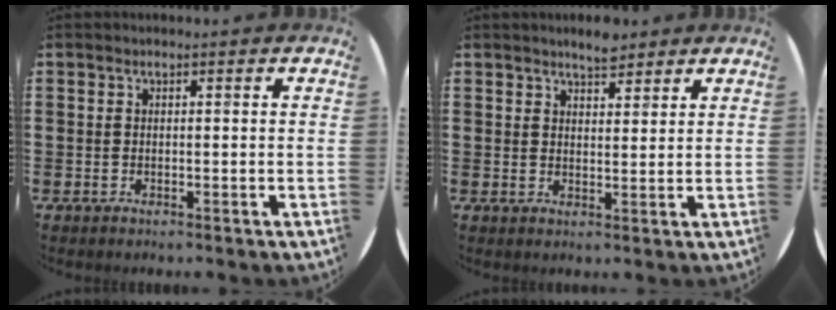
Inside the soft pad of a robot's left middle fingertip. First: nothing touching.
{"total": 3.0, "force": [2.9, 0.6, 0.5], "torque": [-0.006, -0.007, 0.051]}